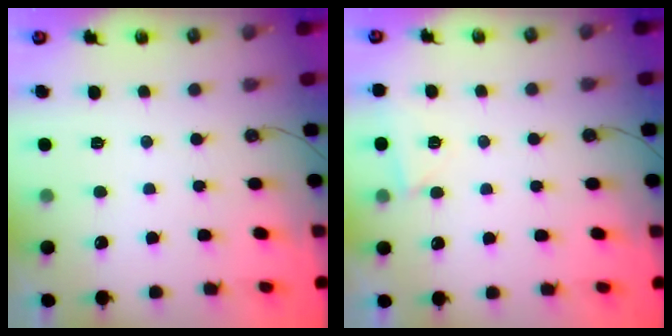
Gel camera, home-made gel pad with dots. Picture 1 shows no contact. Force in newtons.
{"total": 3.9, "press": 1.7, "slide": 3.5}